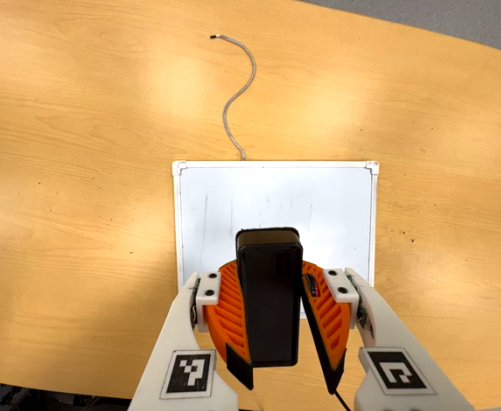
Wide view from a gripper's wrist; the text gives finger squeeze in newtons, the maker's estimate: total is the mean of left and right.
{"total": 10.7, "left": 10.1, "right": 11.2}